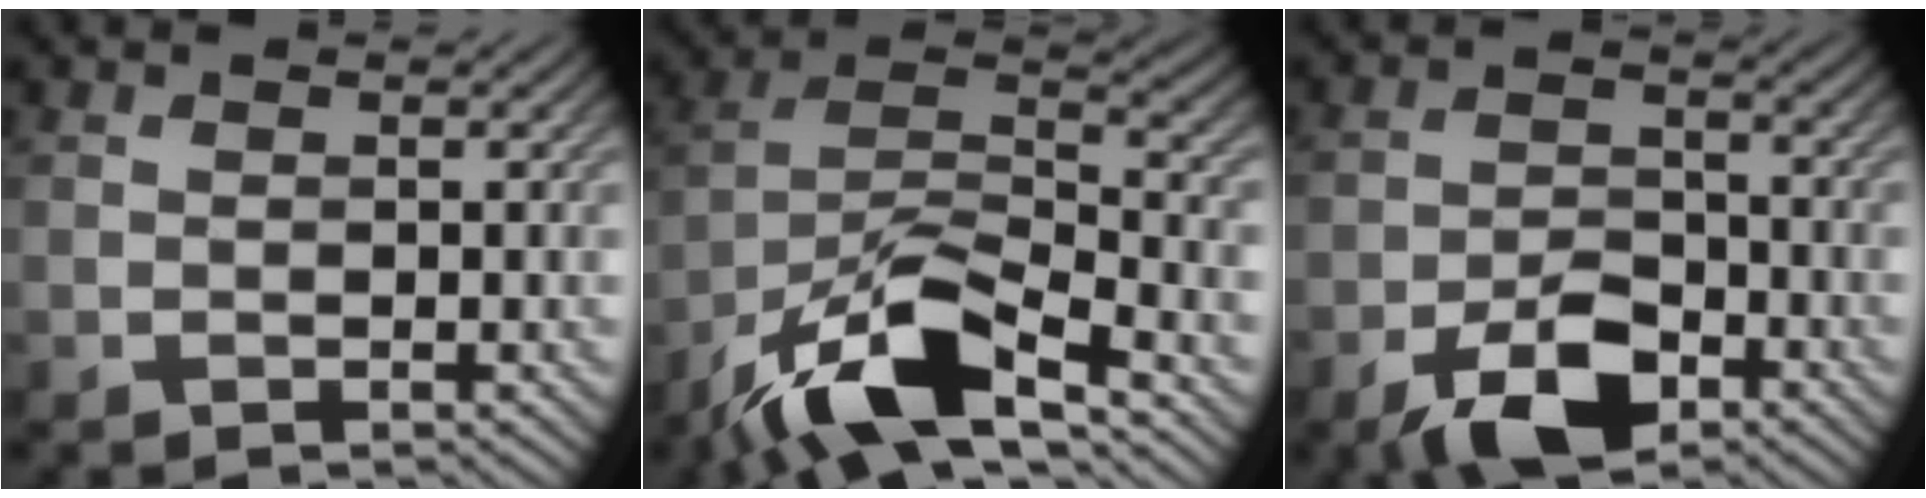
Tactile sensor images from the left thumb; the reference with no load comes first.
{"total": 13.4, "force": [-9.3, 4.0, 8.8], "torque": [-0.174, -0.005, -0.184]}
{"total": 7.4, "force": [-4.8, 3.3, 4.6], "torque": [-0.081, 0.002, -0.095]}